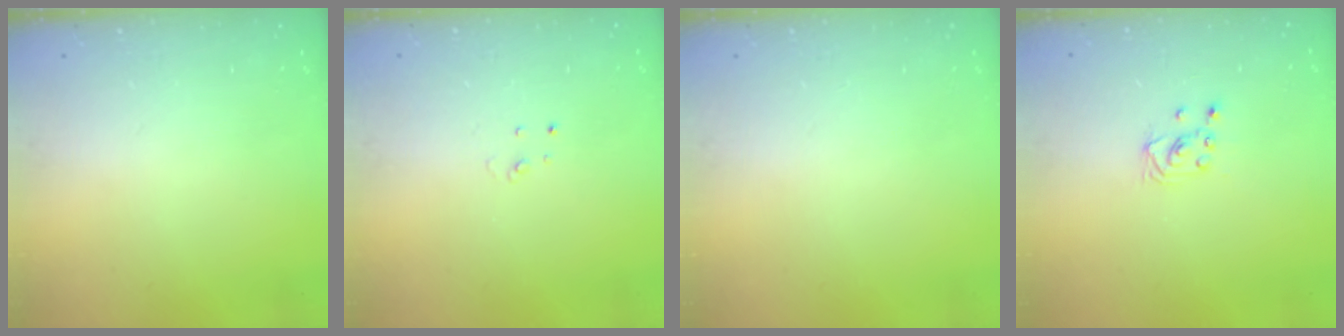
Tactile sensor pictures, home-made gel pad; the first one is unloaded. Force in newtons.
{"total": 2.6, "press": 2.6, "slide": 0.2}
{"total": 0.0}
{"total": 2.0, "press": 2.0, "slide": 0.2}